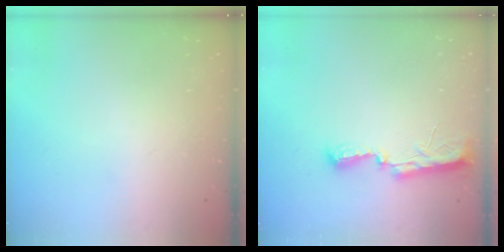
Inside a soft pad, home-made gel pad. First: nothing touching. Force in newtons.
{"total": 8.1, "press": 8.1, "slide": 1.0}